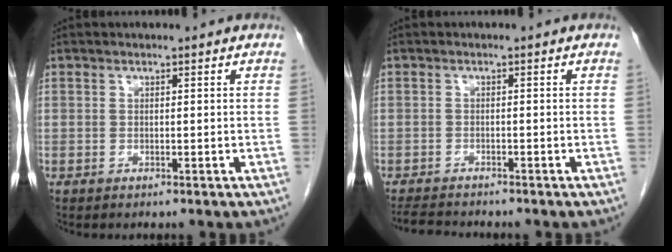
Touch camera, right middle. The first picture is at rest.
{"total": 4.4, "force": [-4.2, 0.3, 1.2], "torque": [-0.023, -0.018, -0.071]}